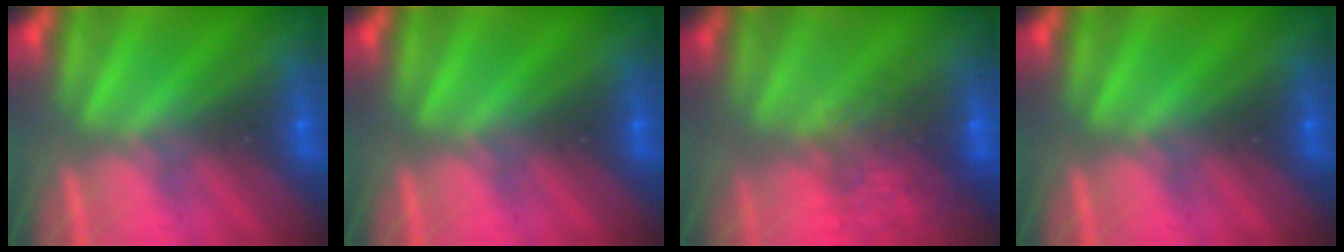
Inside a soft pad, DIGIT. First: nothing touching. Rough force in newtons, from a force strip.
{"total": 0.0}
{"total": 8.2}
{"total": 0.0}